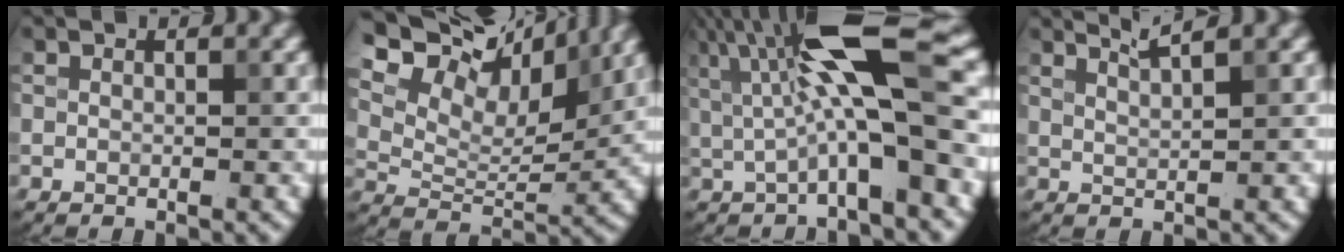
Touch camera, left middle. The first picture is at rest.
{"total": 13.1, "force": [7.0, 7.2, 8.3], "torque": [-0.172, 0.048, 0.108]}
{"total": 10.2, "force": [1.5, 2.6, 9.8], "torque": [-0.161, 0.009, 0.020]}
{"total": 1.7, "force": [1.2, 0.1, 1.2], "torque": [-0.012, 0.011, 0.020]}